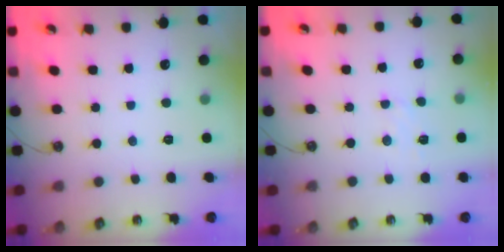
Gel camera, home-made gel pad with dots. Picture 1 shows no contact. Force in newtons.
{"total": 6.2, "press": 6.1, "slide": 0.7}